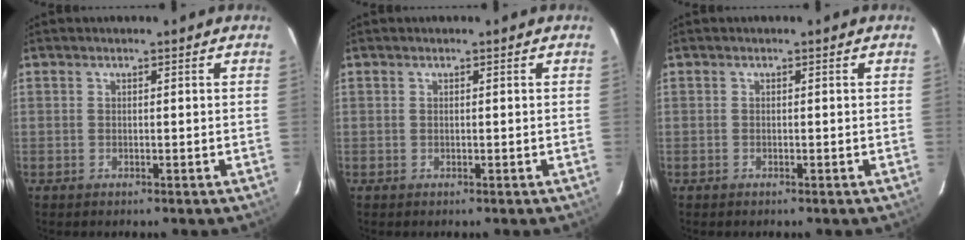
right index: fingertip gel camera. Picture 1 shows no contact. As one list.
[{"total": 0.0}, {"total": 0.0}]